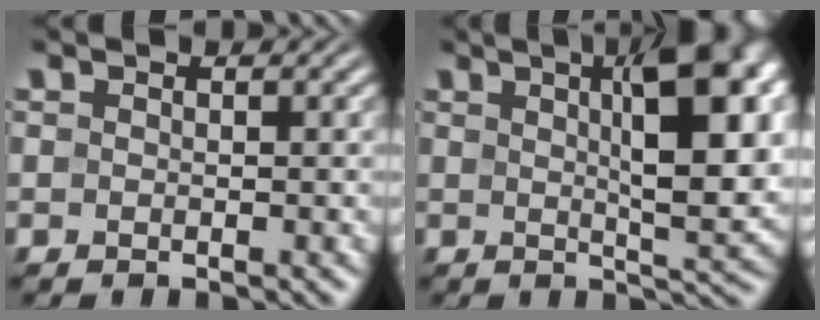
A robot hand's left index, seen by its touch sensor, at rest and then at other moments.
{"total": 10.6, "force": [2.9, 3.3, 9.6], "torque": [-0.121, 0.005, 0.043]}